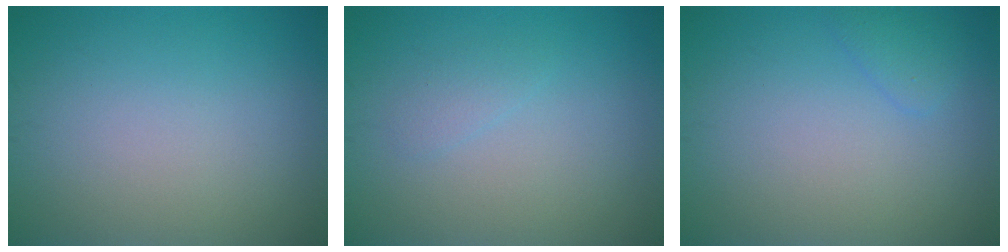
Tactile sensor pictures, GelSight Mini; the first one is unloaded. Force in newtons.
{"total": 1.0, "press": 1.0, "slide": 0.1}
{"total": 1.2, "press": 1.2, "slide": 0.1}